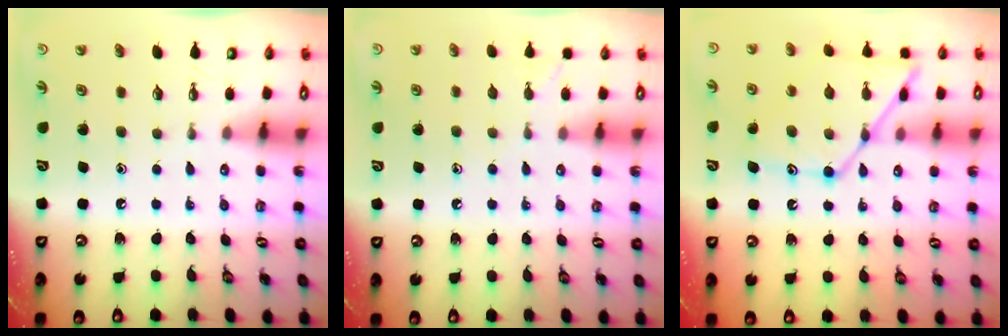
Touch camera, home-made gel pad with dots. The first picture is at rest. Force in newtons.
{"total": 5.6, "press": 5.5, "slide": 0.6}
{"total": 14.9, "press": 14.8, "slide": 1.2}